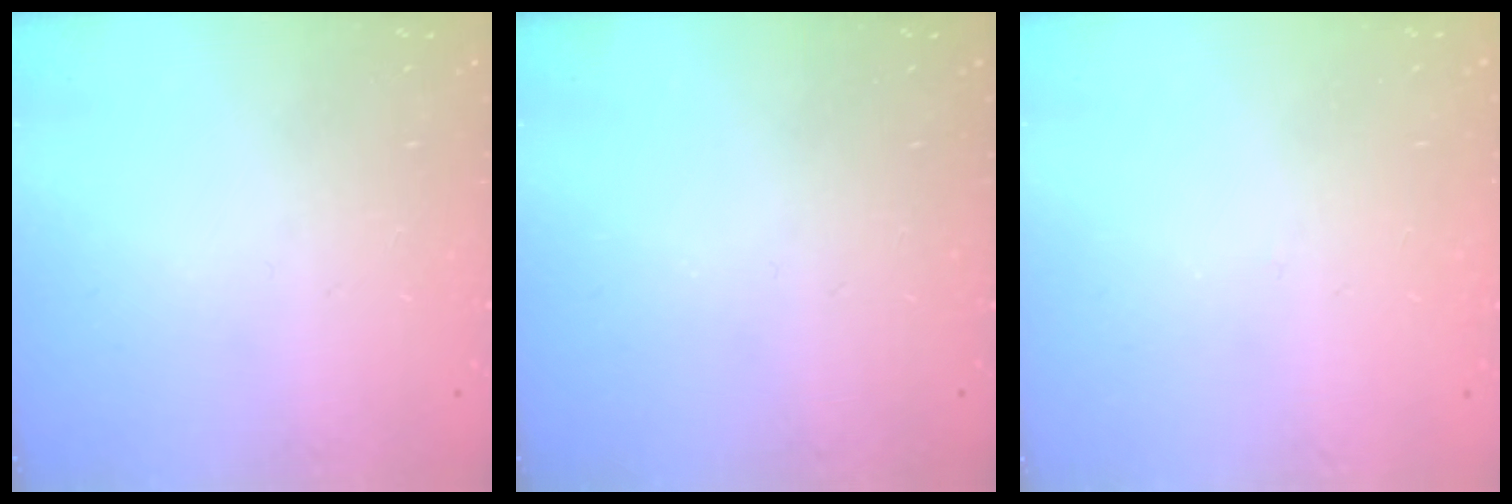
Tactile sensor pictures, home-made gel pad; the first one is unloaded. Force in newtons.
{"total": 0.0}
{"total": 2.7, "press": 2.7, "slide": 0.3}